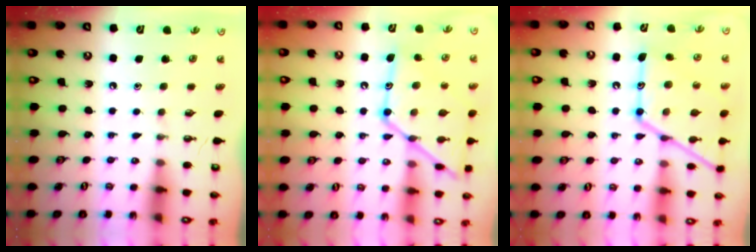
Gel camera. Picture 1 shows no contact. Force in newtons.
{"total": 19.7, "press": 19.7, "slide": 1.4}
{"total": 19.2, "press": 19.1, "slide": 1.6}